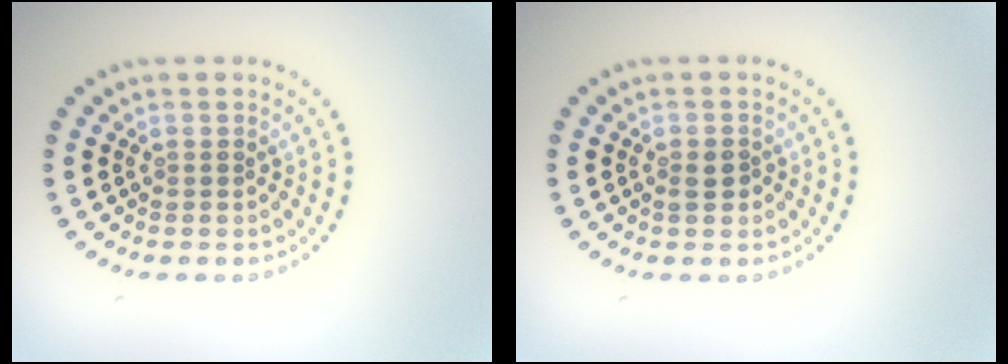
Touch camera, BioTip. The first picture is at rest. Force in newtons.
{"total": 1.5, "press": 1.5, "slide": 0.2}